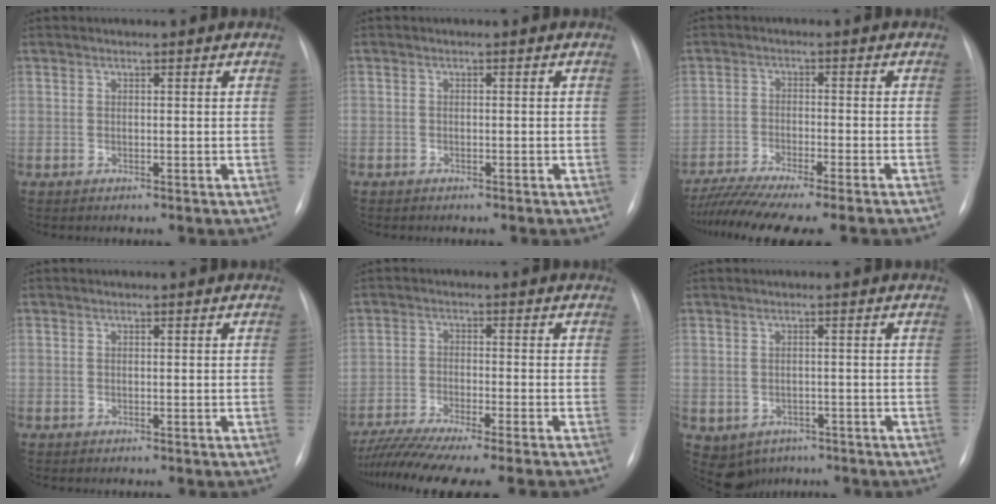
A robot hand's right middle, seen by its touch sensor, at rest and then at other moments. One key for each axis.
{"total": 0.9, "fx": -0.6, "fy": 0.6, "fz": 0.1, "tx": -0.009, "ty": 0.003, "tz": -0.009}
{"total": 12.3, "fx": -10.7, "fy": -0.2, "fz": 6.1, "tx": -0.086, "ty": -0.023, "tz": -0.164}
{"total": 0.0}
{"total": 12.1, "fx": -10.5, "fy": -0.6, "fz": 6.0, "tx": -0.085, "ty": -0.024, "tz": -0.164}
{"total": 6.9, "fx": -3.5, "fy": 5.7, "fz": 1.7, "tx": -0.038, "ty": 0.006, "tz": -0.040}